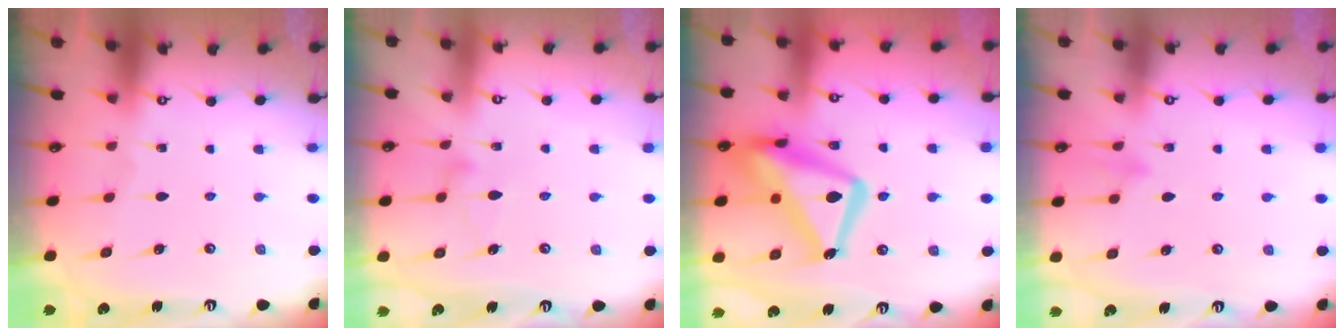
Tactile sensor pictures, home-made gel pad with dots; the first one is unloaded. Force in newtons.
{"total": 9.6, "press": 9.6, "slide": 0.5}
{"total": 19.5, "press": 19.4, "slide": 1.7}
{"total": 8.1, "press": 8.1, "slide": 0.6}